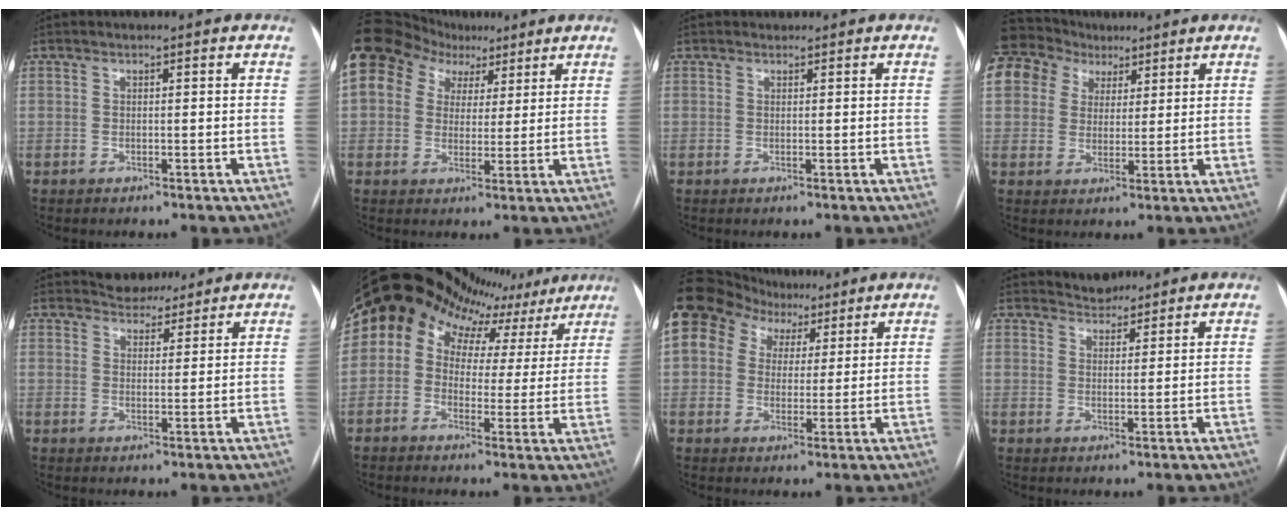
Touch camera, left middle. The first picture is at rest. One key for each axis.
{"total": 24.5, "fx": 12.5, "fy": 18.3, "fz": 10.5, "tx": -0.309, "ty": 0.110, "tz": 0.232}
{"total": 0.6, "fx": 0.5, "fy": 0.3, "fz": -0.1, "tx": -0.001, "ty": 0.001, "tz": 0.007}
{"total": 18.5, "fx": 10.0, "fy": 13.8, "fz": 7.3, "tx": -0.228, "ty": 0.090, "tz": 0.190}
{"total": 4.3, "fx": 4.0, "fy": 1.7, "fz": 0.1, "tx": -0.001, "ty": 0.005, "tz": 0.059}
{"total": 19.3, "fx": 13.0, "fy": 12.3, "fz": 7.2, "tx": -0.124, "ty": 0.091, "tz": 0.154}
{"total": 25.7, "fx": 13.3, "fy": 19.1, "fz": 10.9, "tx": -0.330, "ty": 0.110, "tz": 0.250}
{"total": 3.2, "fx": 3.0, "fy": 1.0, "fz": -0.2, "tx": 0.001, "ty": 0.009, "tz": 0.051}